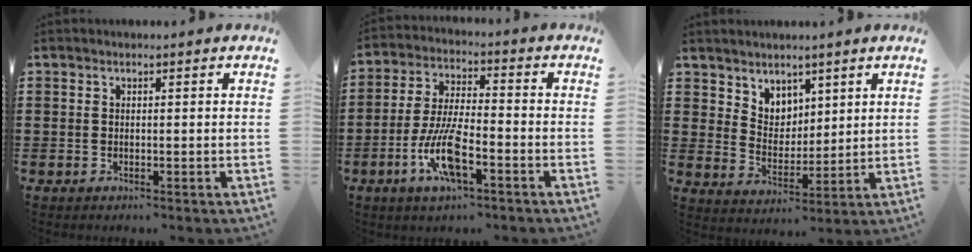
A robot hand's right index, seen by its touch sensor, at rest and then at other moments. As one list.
[{"total": 9.6, "force": [-4.0, 3.1, 8.2], "torque": [-0.177, -0.004, -0.074]}, {"total": 5.1, "force": [3.9, 3.3, 0.1], "torque": [-0.025, -0.006, 0.074]}]